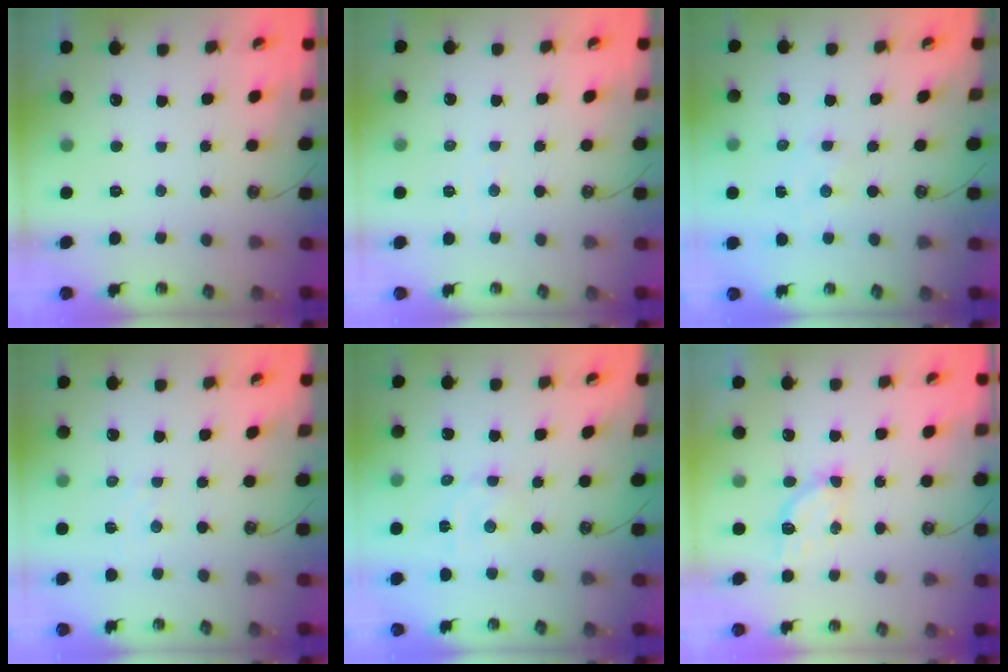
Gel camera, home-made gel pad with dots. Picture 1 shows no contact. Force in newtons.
{"total": 3.4, "press": 3.3, "slide": 0.5}
{"total": 1.8, "press": 1.7, "slide": 0.3}
{"total": 3.5, "press": 3.4, "slide": 0.4}
{"total": 2.7, "press": 2.7, "slide": 0.1}
{"total": 4.3, "press": 4.2, "slide": 0.6}